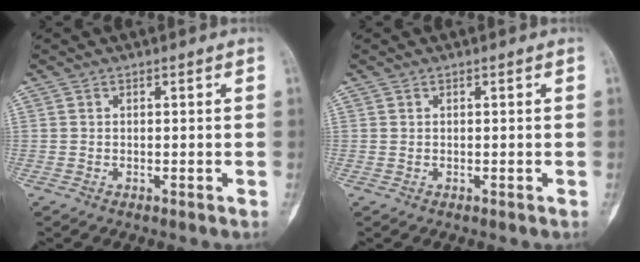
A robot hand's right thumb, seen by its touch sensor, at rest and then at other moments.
{"total": 0.0}